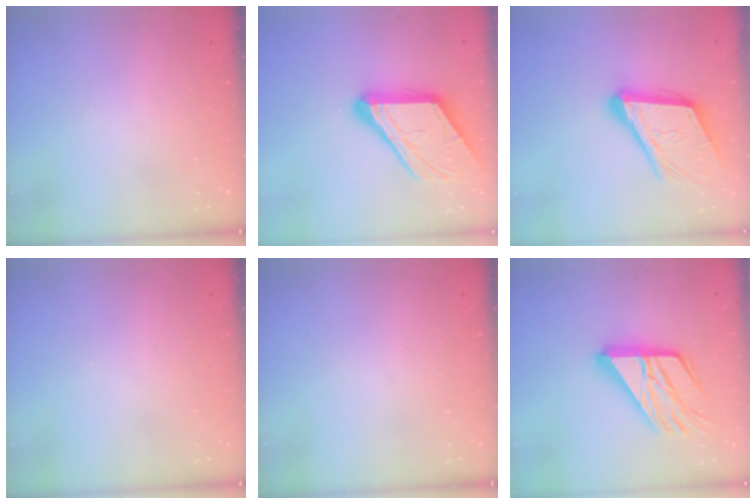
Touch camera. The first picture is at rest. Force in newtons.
{"total": 17.8, "press": 17.7, "slide": 1.8}
{"total": 20.1, "press": 19.6, "slide": 4.5}
{"total": 0.0}
{"total": 0.0}
{"total": 21.7, "press": 21.6, "slide": 2.2}